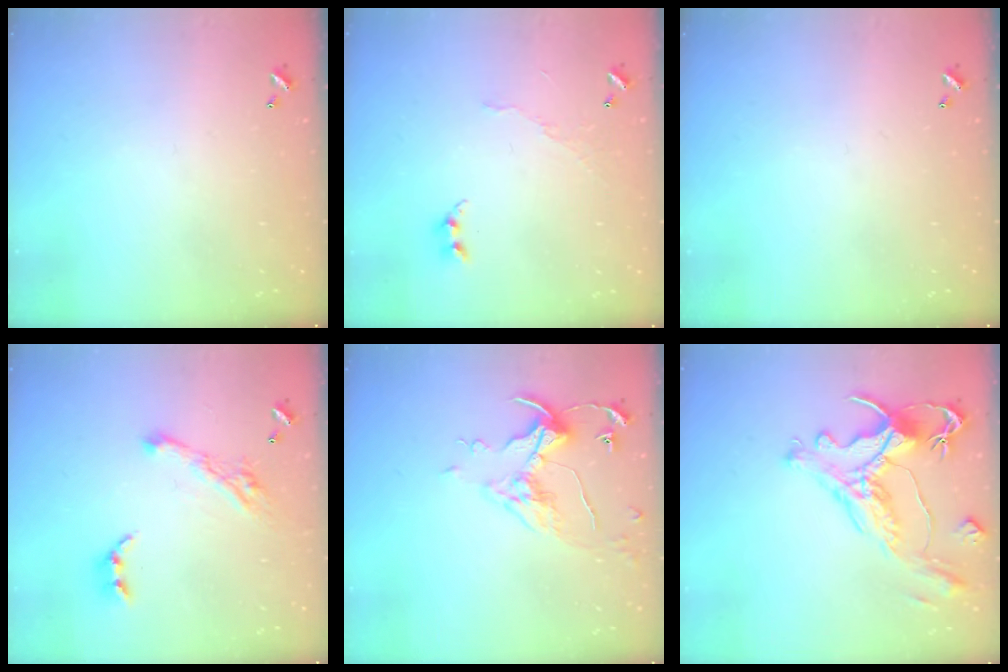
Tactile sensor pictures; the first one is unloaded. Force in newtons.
{"total": 5.6, "press": 5.6, "slide": 0.4}
{"total": 0.0}
{"total": 9.2, "press": 9.1, "slide": 1.1}
{"total": 6.2, "press": 6.1, "slide": 0.8}
{"total": 1.6, "press": 1.0, "slide": 1.3}